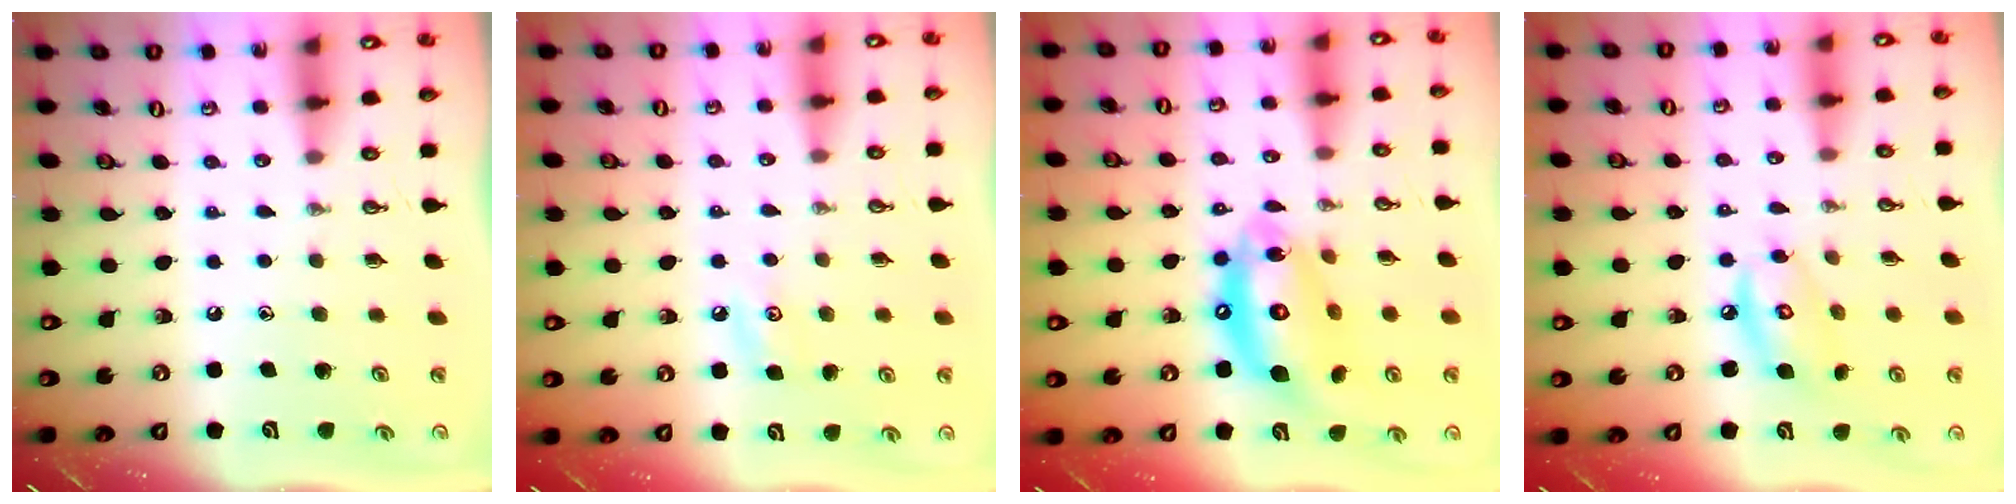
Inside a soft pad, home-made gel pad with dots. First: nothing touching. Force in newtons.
{"total": 4.7, "press": 4.6, "slide": 0.7}
{"total": 16.7, "press": 16.6, "slide": 1.6}
{"total": 8.7, "press": 8.7, "slide": 0.7}